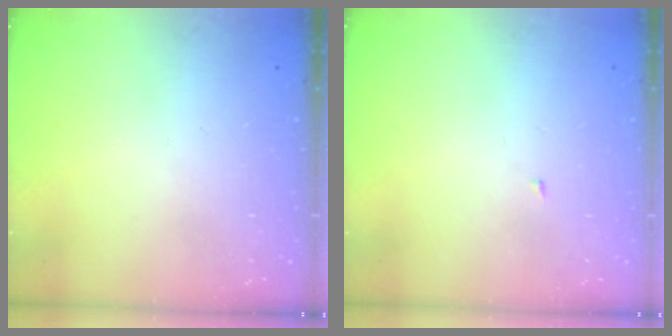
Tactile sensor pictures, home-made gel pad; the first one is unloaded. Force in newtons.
{"total": 1.8, "press": 1.8, "slide": 0.2}